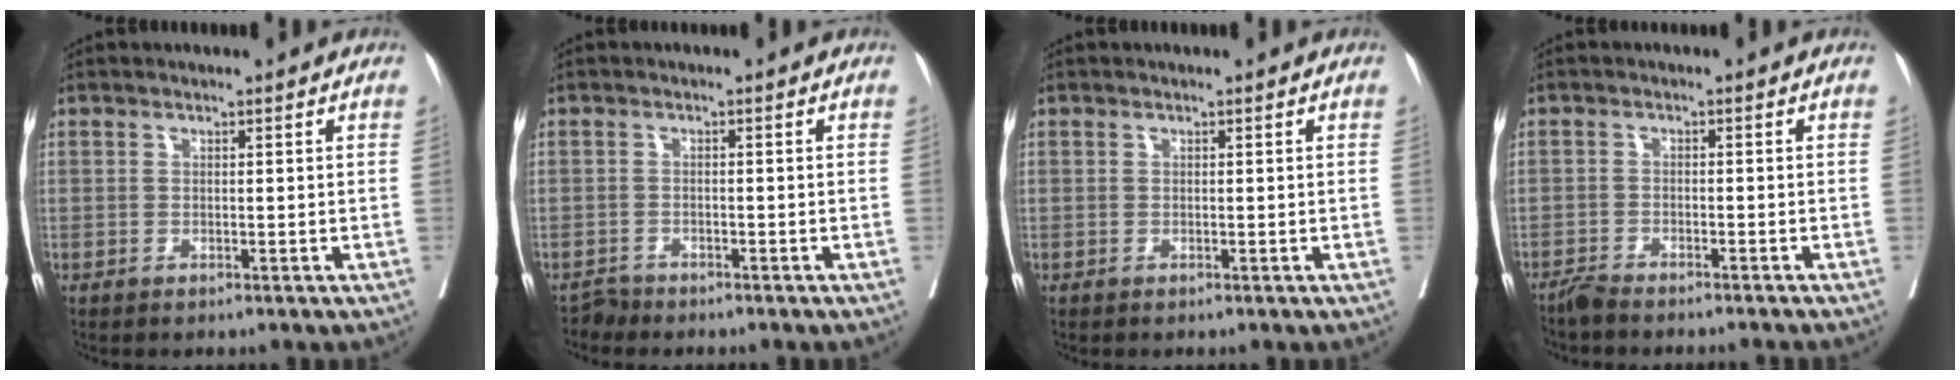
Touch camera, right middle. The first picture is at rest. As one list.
[{"total": 1.4, "force": [-1.3, 0.1, -0.5], "torque": [0.013, -0.004, -0.024]}, {"total": 0.0}, {"total": 3.9, "force": [-3.8, -0.4, 0.9], "torque": [-0.006, -0.009, -0.060]}]